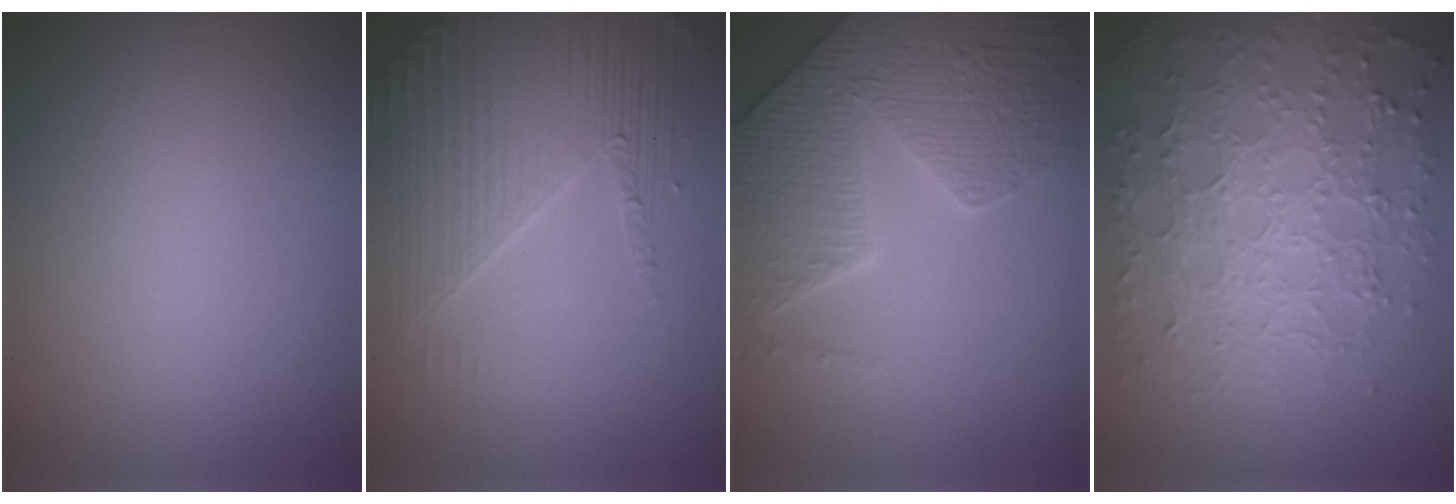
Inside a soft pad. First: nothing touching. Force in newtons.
{"total": 4.3, "press": 4.0, "slide": 1.6}
{"total": 7.6, "press": 6.2, "slide": 4.5}
{"total": 7.7, "press": 5.7, "slide": 5.1}